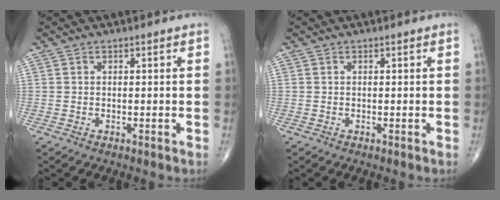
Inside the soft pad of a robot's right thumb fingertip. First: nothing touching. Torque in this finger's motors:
{"motor_torque": [-0.10, 0.10, -0.02, 0.01, 0.00]}